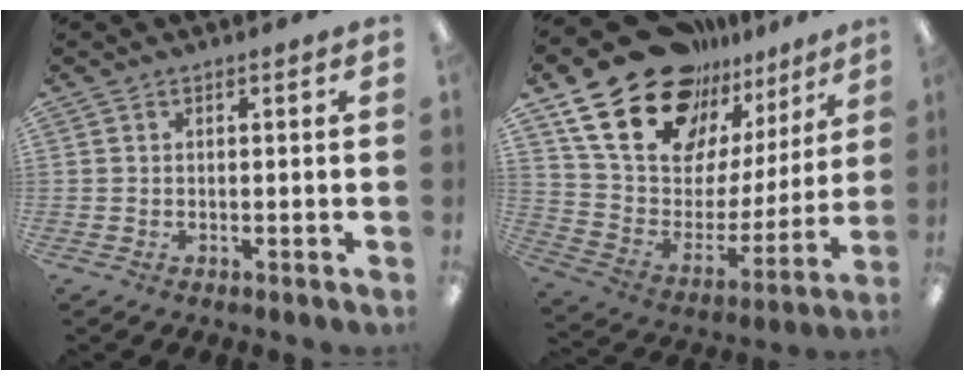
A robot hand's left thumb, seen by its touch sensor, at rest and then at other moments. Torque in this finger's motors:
{"motor_torque": [0.79, 0.98, 1.31, -1.48, 0.10]}